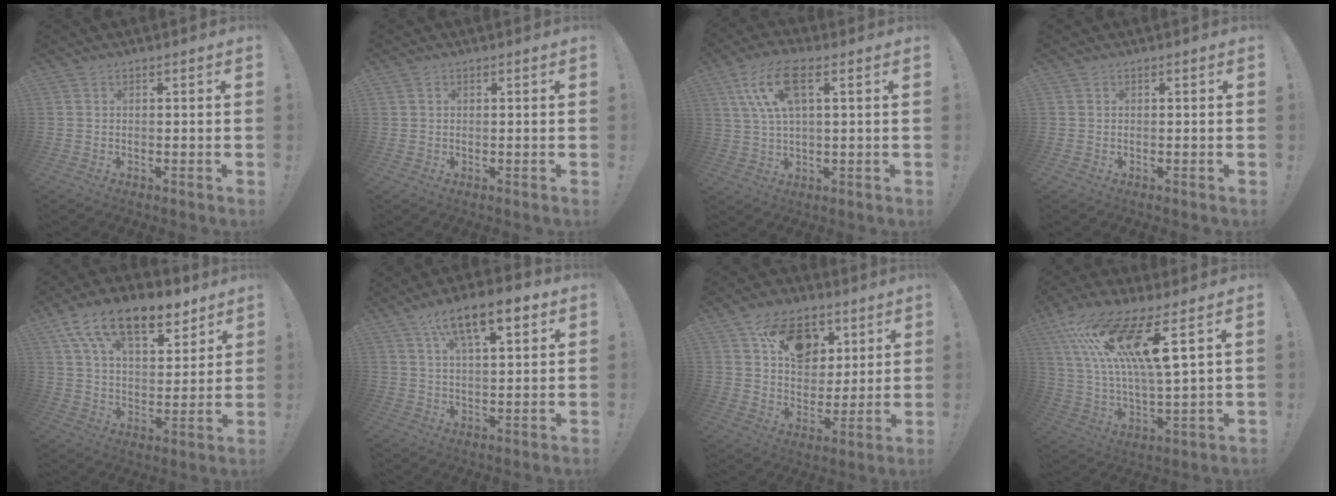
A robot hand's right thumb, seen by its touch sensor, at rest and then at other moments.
{"total": 0.6, "force": [0.2, 0.6, 0.1], "torque": [-0.004, 0.004, 0.004]}
{"total": 12.4, "force": [4.8, 4.6, 10.5], "torque": [-0.211, -0.001, 0.088]}
{"total": 0.0}
{"total": 17.5, "force": [11.3, 8.4, 10.3], "torque": [-0.177, -0.063, 0.203]}
{"total": 13.9, "force": [7.7, 5.1, 10.4], "torque": [-0.162, -0.028, 0.127]}
{"total": 16.4, "force": [8.4, 11.6, 8.1], "torque": [-0.122, -0.036, 0.157]}
{"total": 18.5, "force": [9.6, 4.2, 15.2], "torque": [-0.290, -0.045, 0.152]}